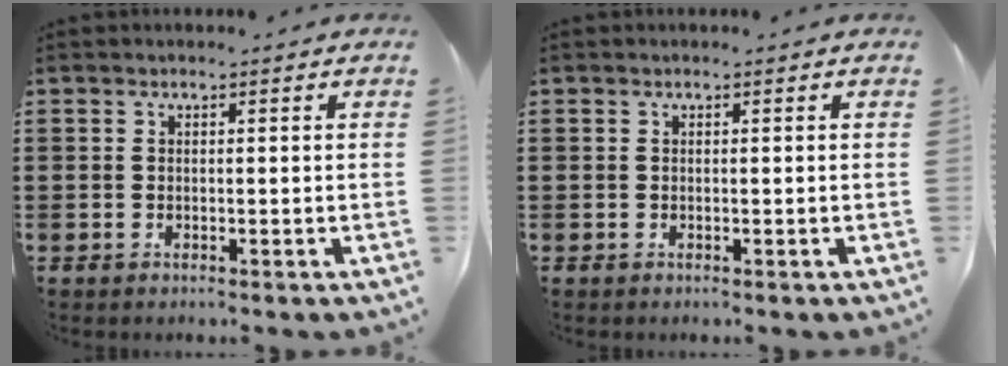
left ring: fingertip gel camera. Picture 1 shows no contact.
{"total": 0.0}